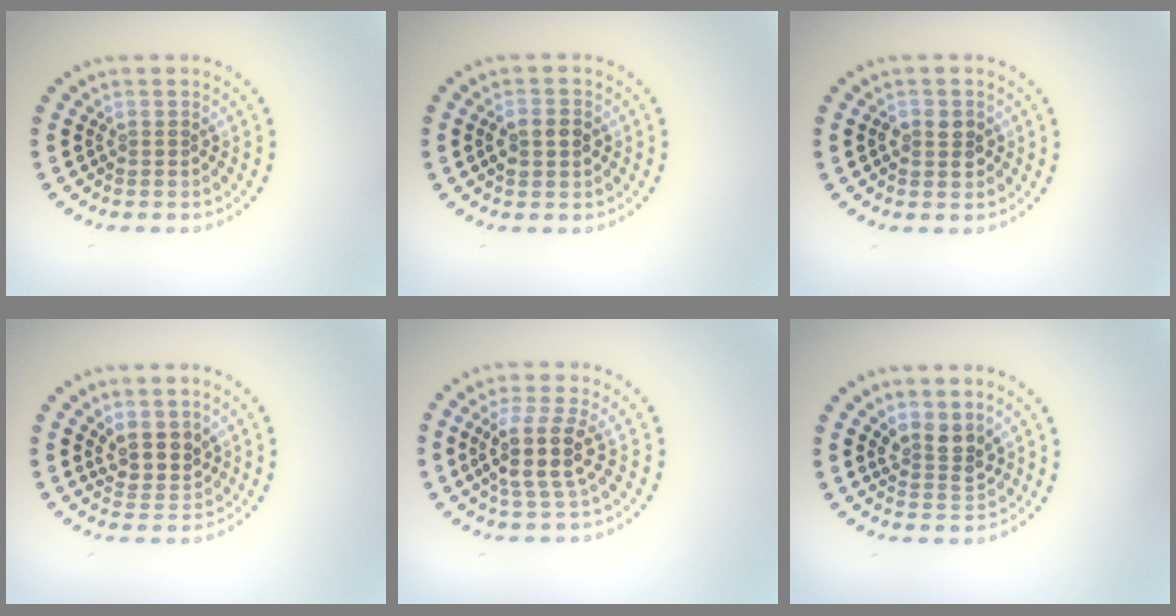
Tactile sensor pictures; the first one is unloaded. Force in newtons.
{"total": 3.0, "press": 2.9, "slide": 0.3}
{"total": 1.9, "press": 1.9, "slide": 0.2}
{"total": 2.9, "press": 2.5, "slide": 1.6}
{"total": 4.1, "press": 3.4, "slide": 2.2}
{"total": 2.7, "press": 2.3, "slide": 1.4}